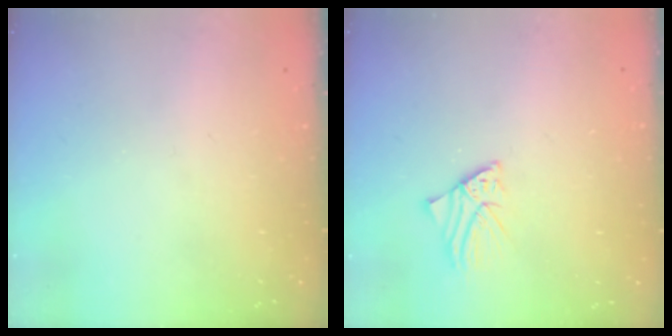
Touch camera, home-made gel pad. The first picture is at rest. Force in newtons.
{"total": 2.3, "press": 2.3, "slide": 0.4}